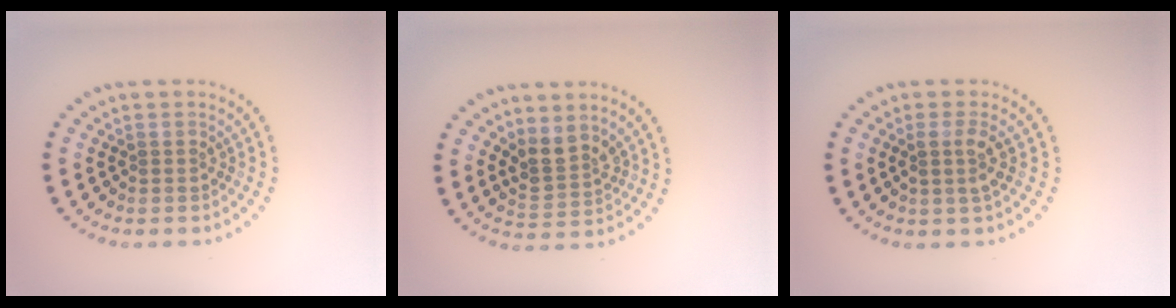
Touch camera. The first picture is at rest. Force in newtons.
{"total": 2.7, "press": 2.2, "slide": 1.6}
{"total": 1.8, "press": 1.4, "slide": 1.1}